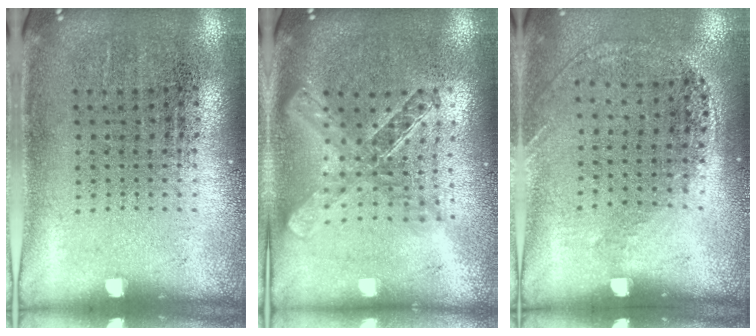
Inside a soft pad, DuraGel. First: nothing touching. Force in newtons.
{"total": 2.0, "press": 1.7, "slide": 1.2}
{"total": 1.2, "press": 1.0, "slide": 0.8}